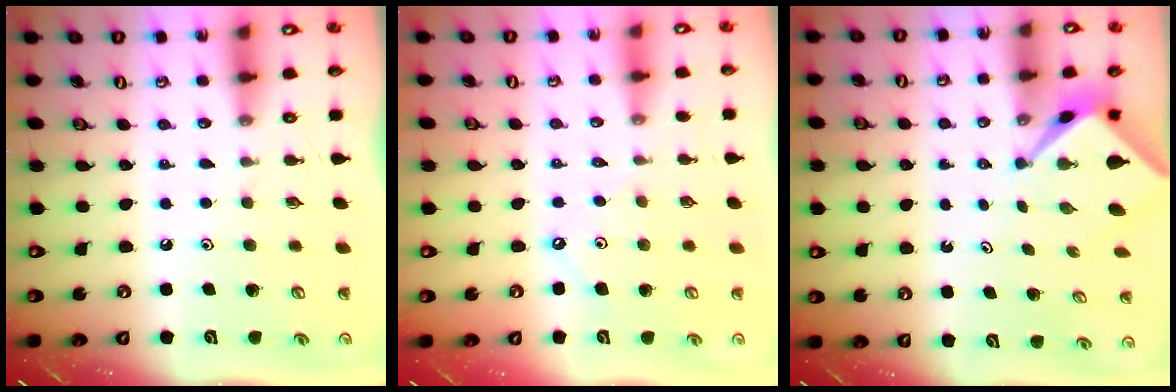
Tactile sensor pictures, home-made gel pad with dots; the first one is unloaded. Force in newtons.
{"total": 2.8, "press": 2.8, "slide": 0.5}
{"total": 2.1, "press": 2.1, "slide": 0.3}